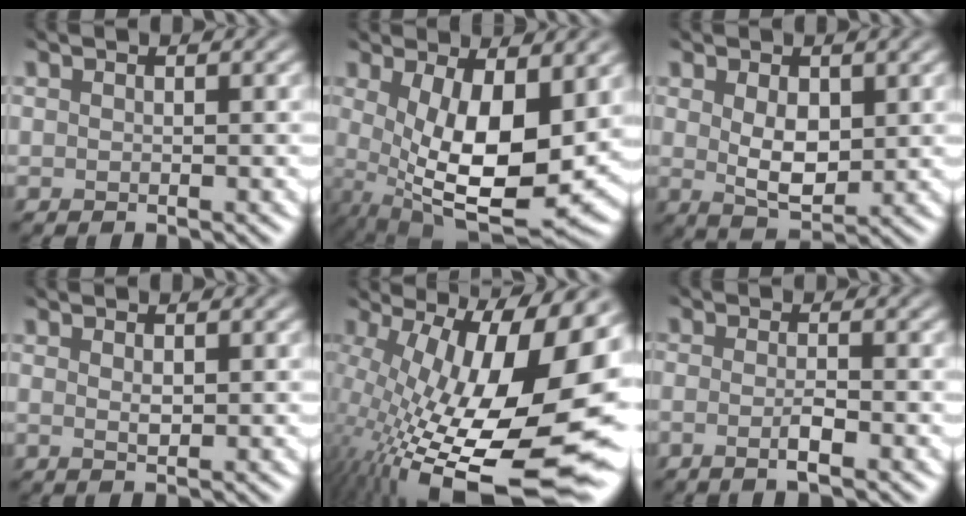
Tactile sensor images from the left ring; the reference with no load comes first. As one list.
[{"total": 11.4, "force": [-0.4, 4.6, 10.4], "torque": [-0.185, -0.039, 0.005]}, {"total": 3.7, "force": [0.4, 2.1, 3.0], "torque": [-0.068, -0.013, 0.013]}, {"total": 0.7, "force": [0.2, 0.2, 0.6], "torque": [-0.011, -0.004, 0.002]}, {"total": 19.8, "force": [-2.1, 7.7, 18.1], "torque": [-0.277, -0.035, -0.029]}, {"total": 2.0, "force": [-1.6, 0.1, 1.2], "torque": [-0.022, -0.007, -0.032]}]